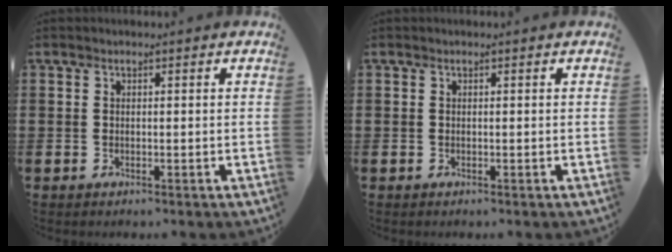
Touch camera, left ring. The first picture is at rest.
{"total": 0.0}